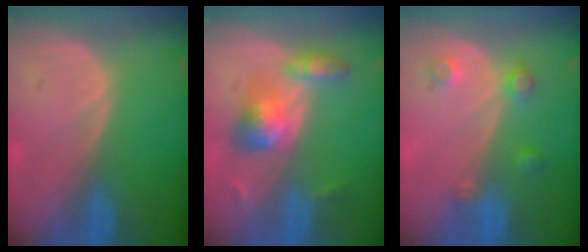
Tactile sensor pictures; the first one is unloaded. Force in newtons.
{"total": 5.8, "press": 5.8, "slide": 0.2}
{"total": 3.5, "press": 3.1, "slide": 1.6}